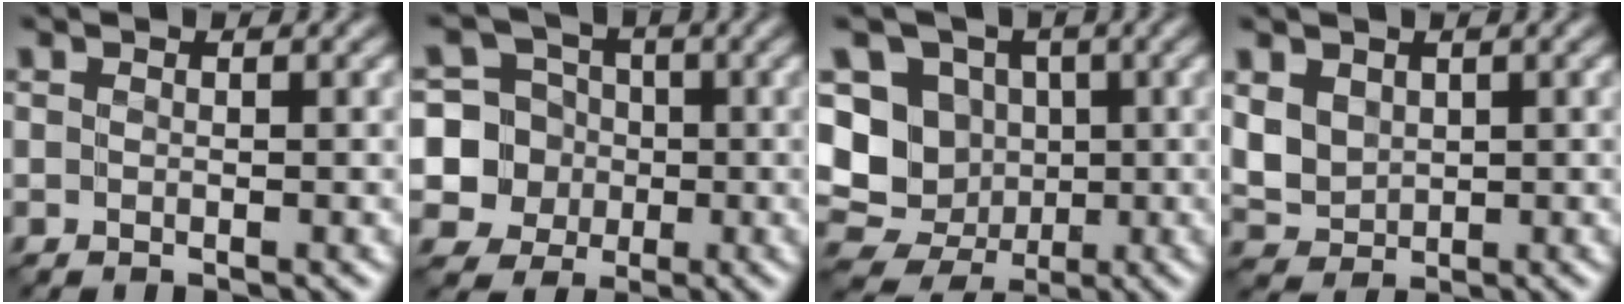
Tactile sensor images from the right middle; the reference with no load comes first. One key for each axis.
{"total": 7.2, "fx": -0.5, "fy": 7.0, "fz": 1.6, "tx": -0.029, "ty": 0.023, "tz": -0.036}
{"total": 8.6, "fx": 0.4, "fy": 8.1, "fz": 3.1, "tx": -0.046, "ty": 0.027, "tz": -0.032}
{"total": 2.7, "fx": 1.2, "fy": 2.2, "fz": 1.1, "tx": -0.037, "ty": -0.006, "tz": 0.028}